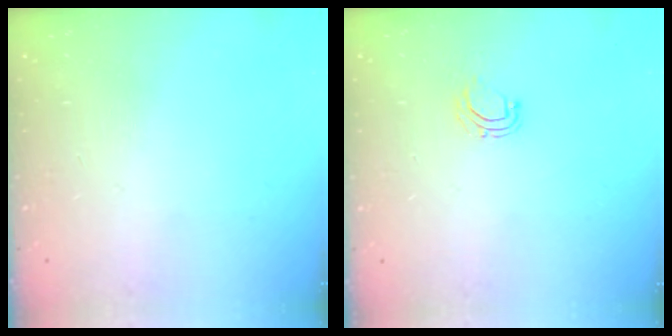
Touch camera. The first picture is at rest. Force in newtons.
{"total": 4.9, "press": 4.8, "slide": 0.5}